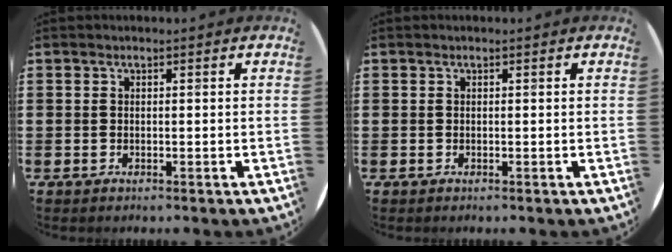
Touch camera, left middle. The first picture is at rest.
{"total": 0.0}